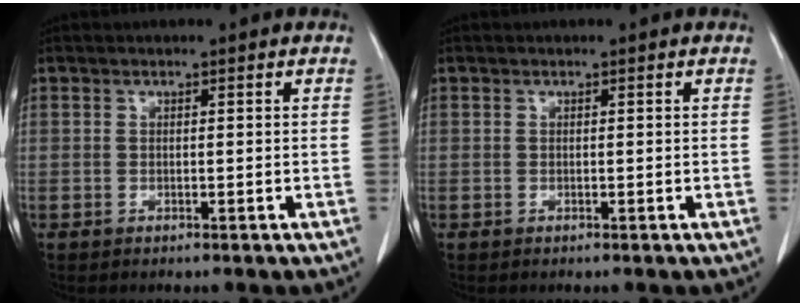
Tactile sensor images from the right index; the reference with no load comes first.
{"total": 0.0}